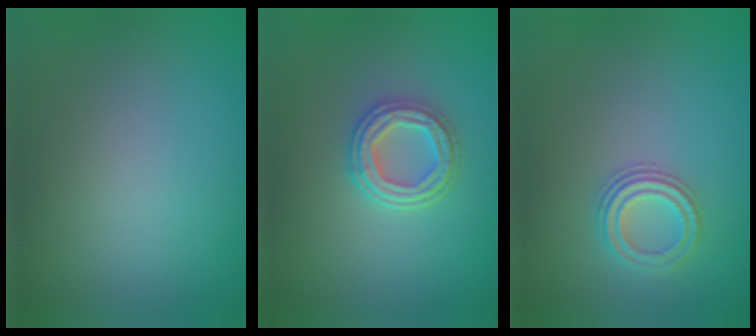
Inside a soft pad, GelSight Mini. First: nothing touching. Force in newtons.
{"total": 4.1, "press": 3.3, "slide": 2.5}
{"total": 2.2, "press": 2.1, "slide": 0.7}